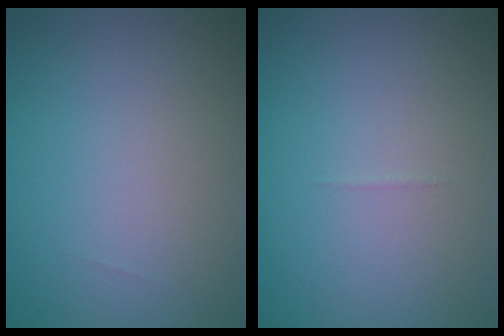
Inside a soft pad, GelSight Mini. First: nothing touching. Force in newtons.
{"total": 0.0}